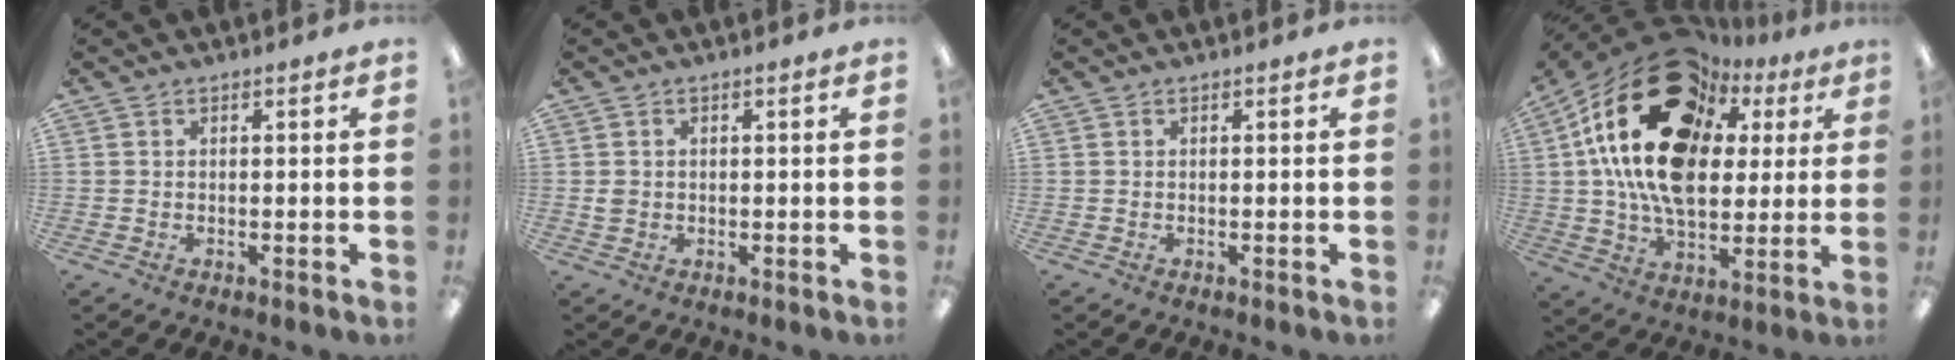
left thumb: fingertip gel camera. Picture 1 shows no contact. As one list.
[{"total": 1.6, "force": [0.1, 1.4, 0.7], "torque": [-0.015, 0.004, 0.000]}, {"total": 0.0}, {"total": 25.8, "force": [9.6, 16.6, 17.2], "torque": [-0.319, -0.038, 0.170]}]